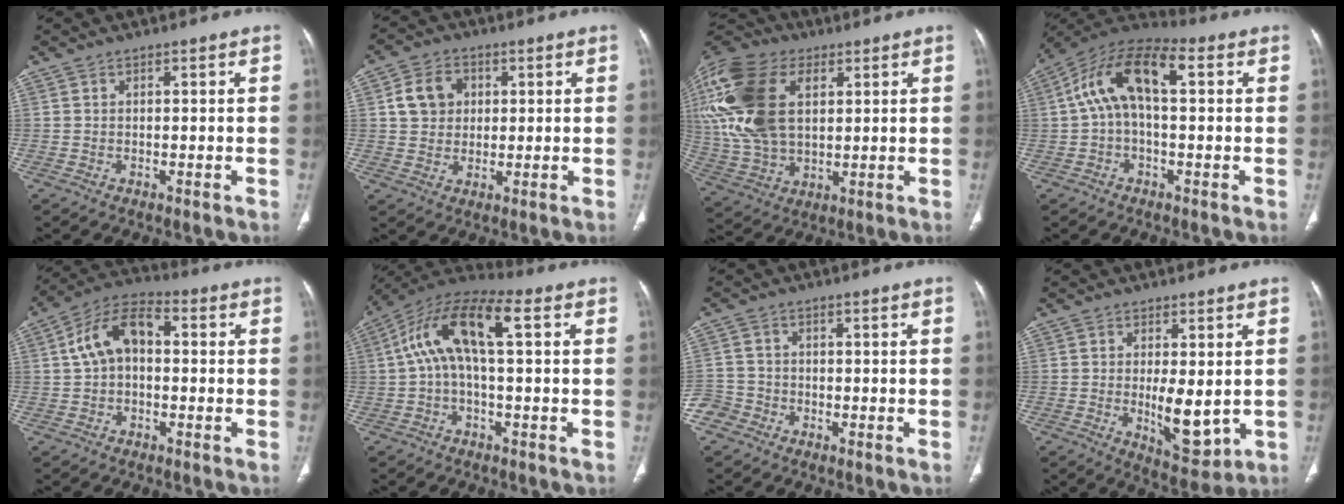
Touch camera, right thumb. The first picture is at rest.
{"total": 7.2, "force": [1.8, 6.0, 3.6], "torque": [-0.044, 0.001, 0.029]}
{"total": 23.6, "force": [6.3, 14.6, 17.5], "torque": [-0.393, 0.003, 0.117]}
{"total": 12.9, "force": [2.1, 6.3, 11.0], "torque": [-0.200, 0.046, 0.030]}
{"total": 9.9, "force": [0.8, 6.1, 7.7], "torque": [-0.135, 0.034, 0.002]}
{"total": 12.6, "force": [1.8, 4.7, 11.6], "torque": [-0.228, 0.047, 0.026]}
{"total": 4.4, "force": [-2.4, 3.7, 0.5], "torque": [0.005, 0.019, -0.051]}
{"total": 8.2, "force": [-0.4, 3.4, 7.4], "torque": [-0.098, -0.020, 0.006]}